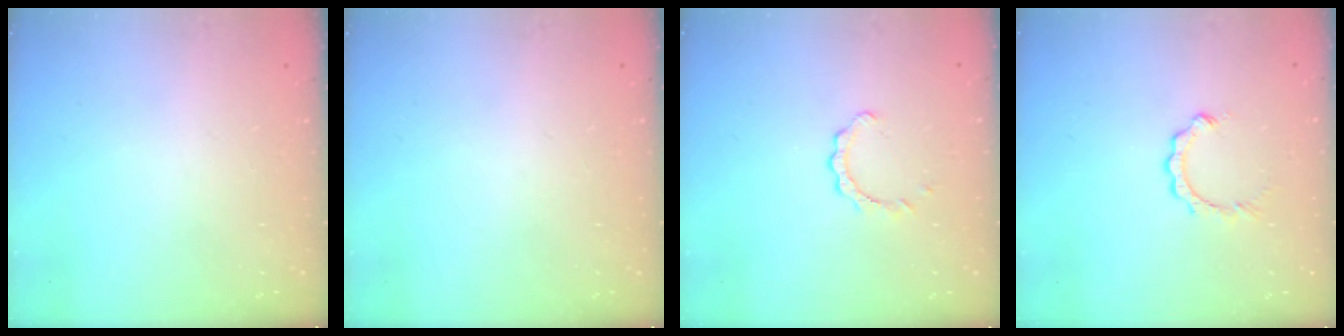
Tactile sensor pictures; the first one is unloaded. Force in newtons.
{"total": 0.0}
{"total": 2.4, "press": 2.4, "slide": 0.3}
{"total": 2.9, "press": 2.9, "slide": 0.3}